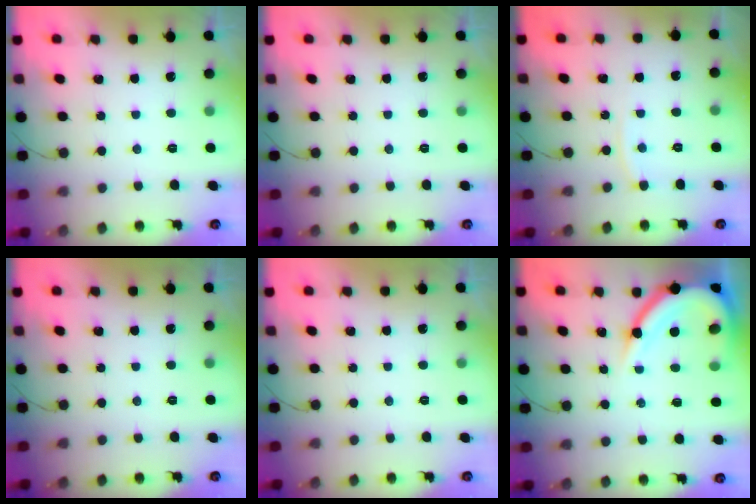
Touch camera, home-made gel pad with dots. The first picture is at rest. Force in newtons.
{"total": 0.0}
{"total": 4.5, "press": 4.5, "slide": 0.3}
{"total": 0.0}
{"total": 0.0}
{"total": 11.5, "press": 11.4, "slide": 1.0}